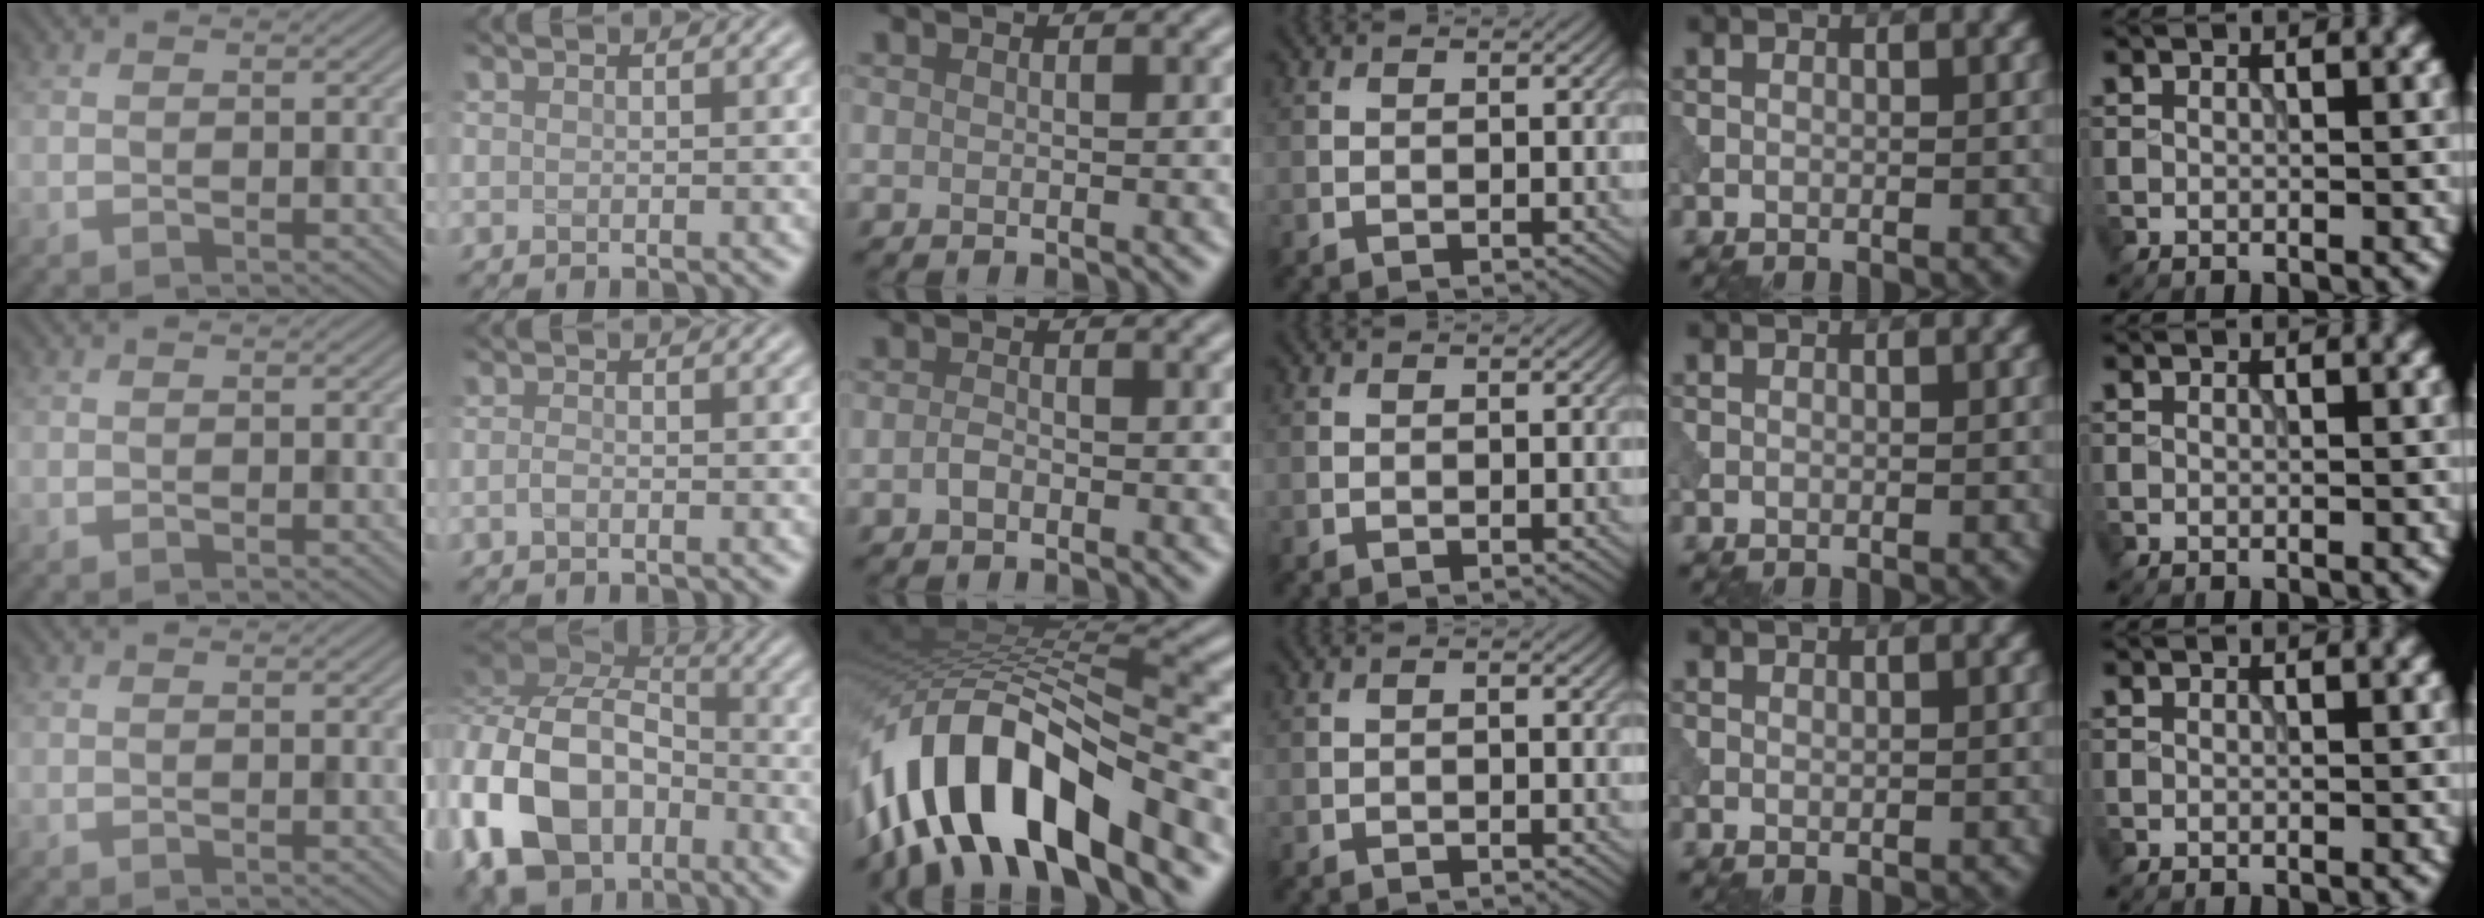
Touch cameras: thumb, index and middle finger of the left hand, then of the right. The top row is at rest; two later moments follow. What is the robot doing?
{"motion": "insert", "object": "peg toy"}